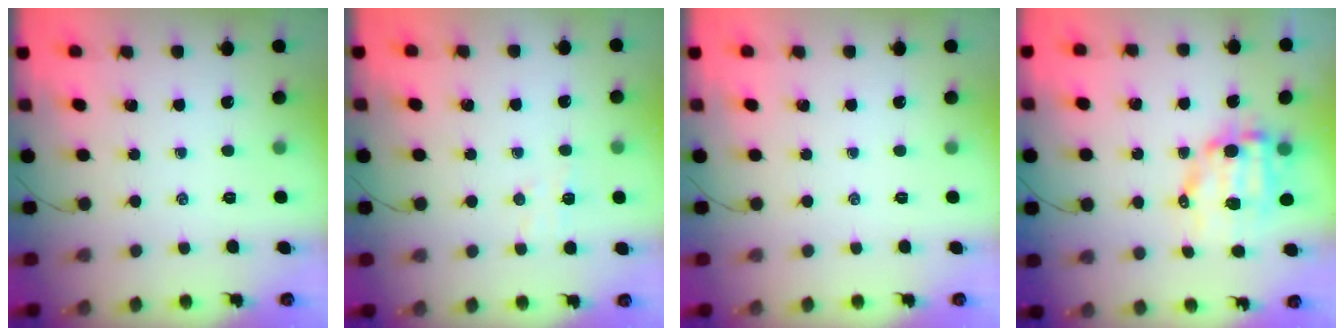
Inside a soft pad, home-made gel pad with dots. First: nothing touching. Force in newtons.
{"total": 4.5, "press": 4.4, "slide": 0.9}
{"total": 0.0}
{"total": 10.3, "press": 10.1, "slide": 2.3}